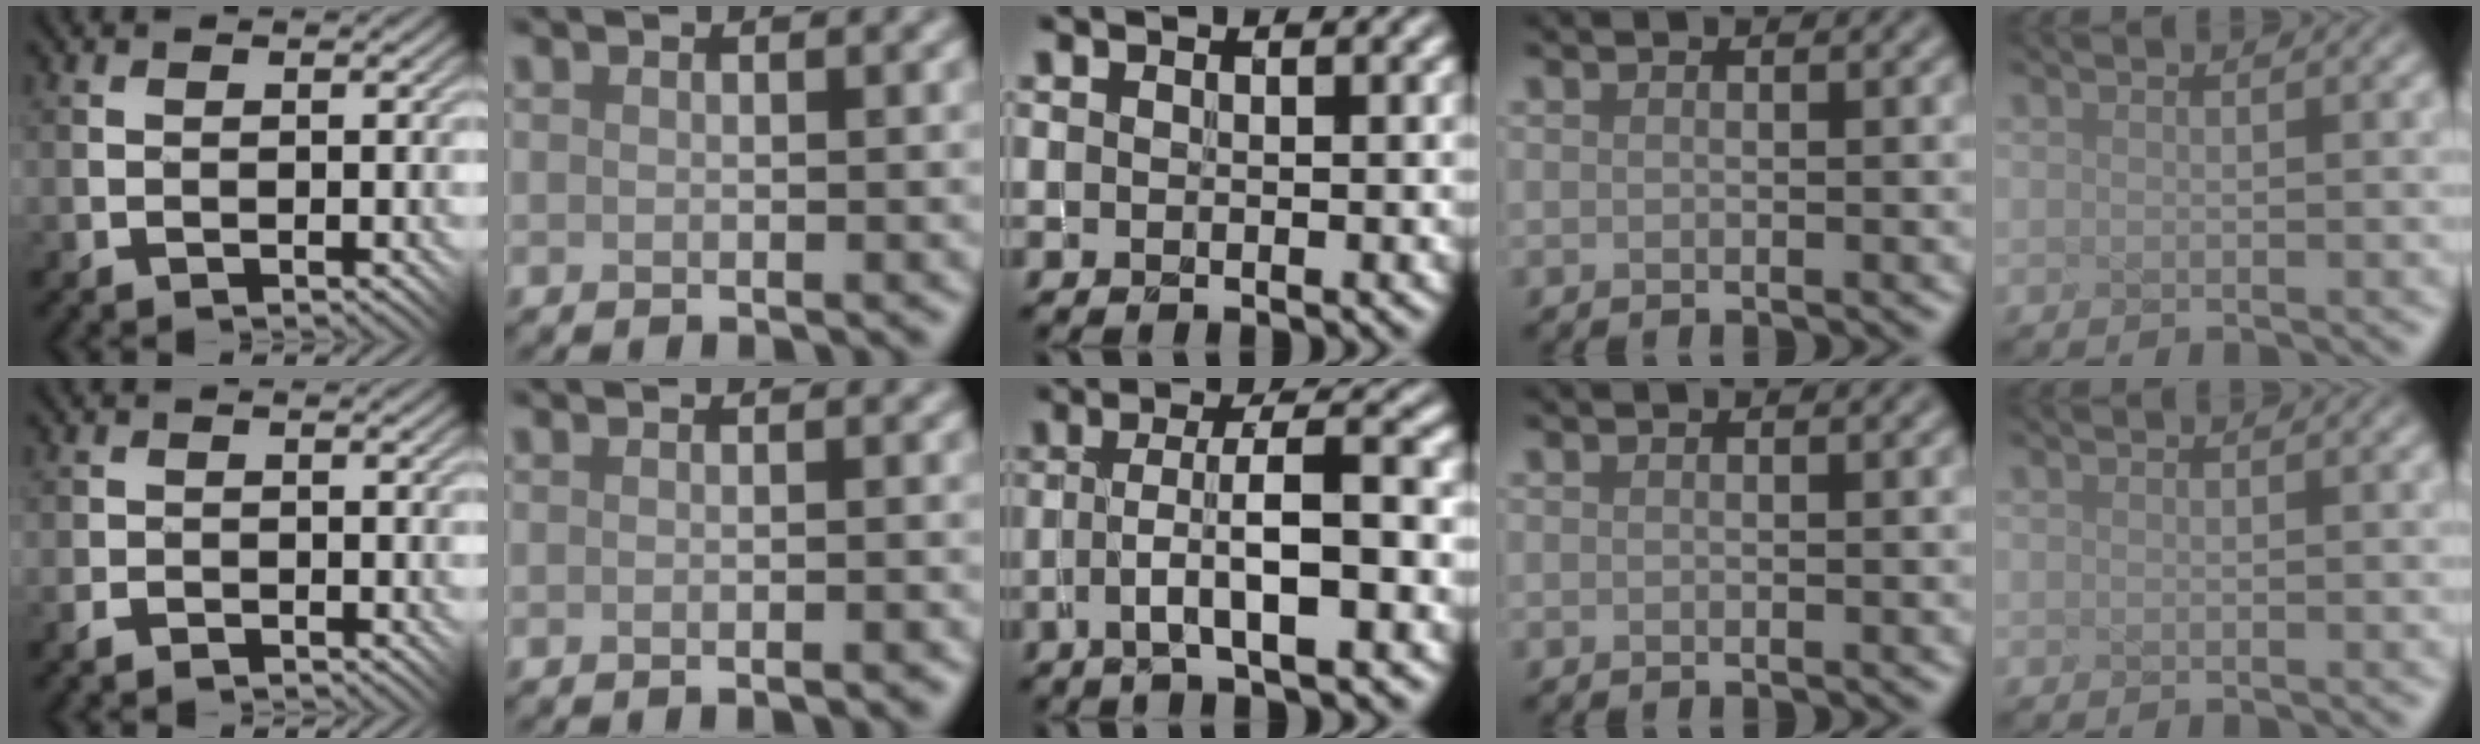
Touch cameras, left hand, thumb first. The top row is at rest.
{"thumb": {"total": 2.0, "force": [-1.6, 1.0, 0.7], "torque": [-0.015, 0.002, -0.035]}, "index": {"total": 1.2, "force": [-0.6, 0.2, 1.0], "torque": [-0.010, -0.001, -0.011]}, "middle": {"total": 6.3, "force": [-1.2, 1.2, 6.0], "torque": [-0.107, 0.010, -0.024]}}